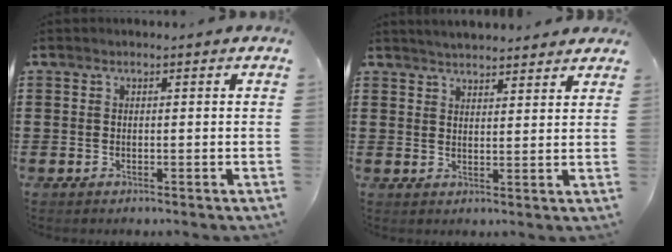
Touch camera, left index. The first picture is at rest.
{"total": 3.0, "force": [3.0, 0.0, 0.2], "torque": [-0.011, -0.006, 0.056]}